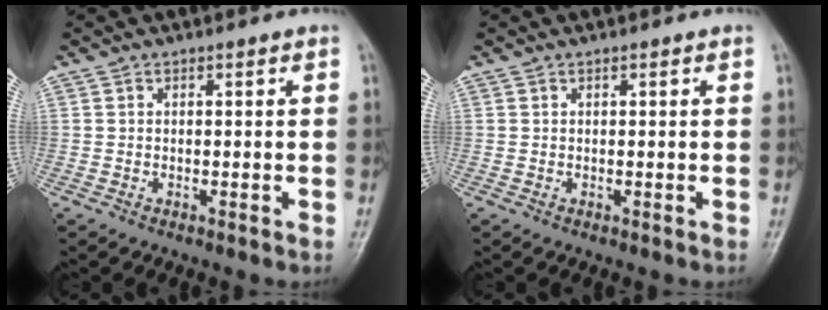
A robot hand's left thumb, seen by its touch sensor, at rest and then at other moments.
{"total": 0.0}